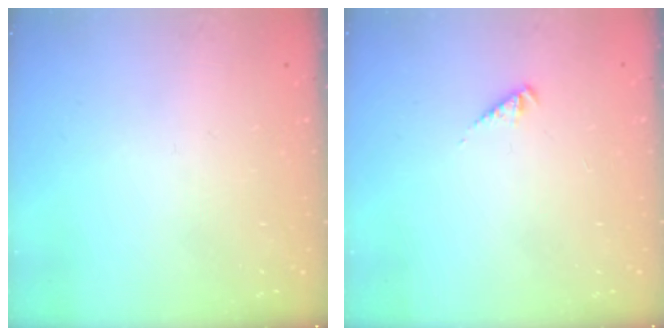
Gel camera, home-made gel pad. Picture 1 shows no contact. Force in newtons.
{"total": 1.8, "press": 1.7, "slide": 0.4}